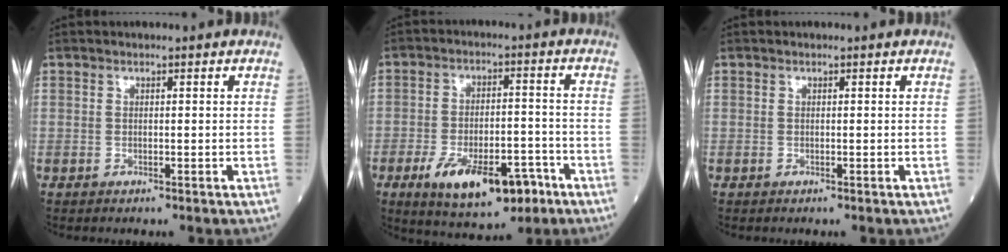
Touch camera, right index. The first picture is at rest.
{"total": 12.5, "force": [-6.6, 5.1, 9.3], "torque": [-0.148, -0.004, -0.097]}
{"total": 0.0}